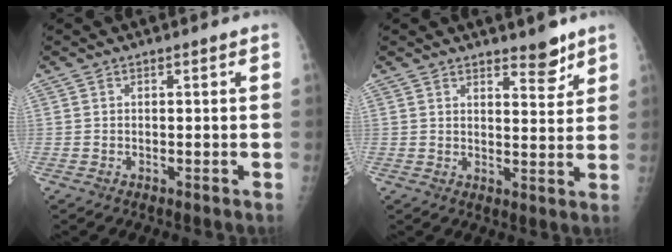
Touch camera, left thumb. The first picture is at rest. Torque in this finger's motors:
{"motor_torque": [0.17, 0.28, 0.10, -0.02, 0.06]}